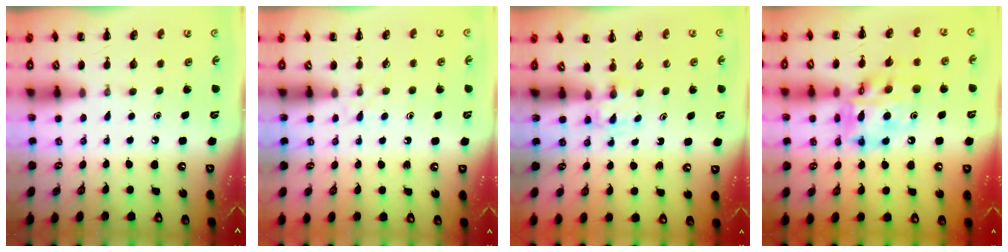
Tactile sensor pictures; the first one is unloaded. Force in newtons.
{"total": 3.6, "press": 3.4, "slide": 1.3}
{"total": 1.7, "press": 1.4, "slide": 0.9}
{"total": 15.5, "press": 15.0, "slide": 4.0}